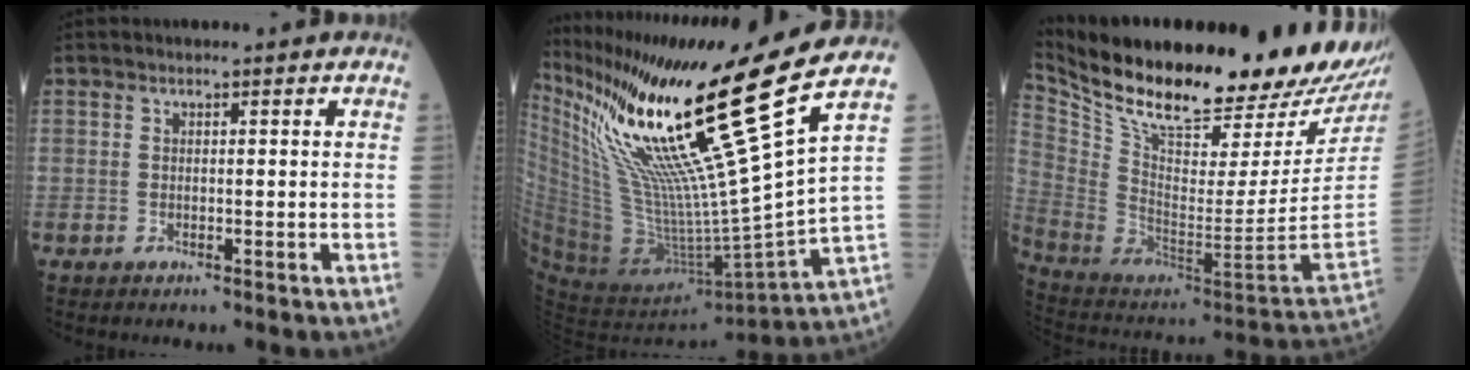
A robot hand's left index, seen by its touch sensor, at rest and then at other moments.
{"total": 25.6, "force": [14.7, -2.7, 20.8], "torque": [-0.356, -0.032, 0.257]}
{"total": 31.8, "force": [25.8, 4.2, 18.1], "torque": [-0.311, -0.075, 0.383]}